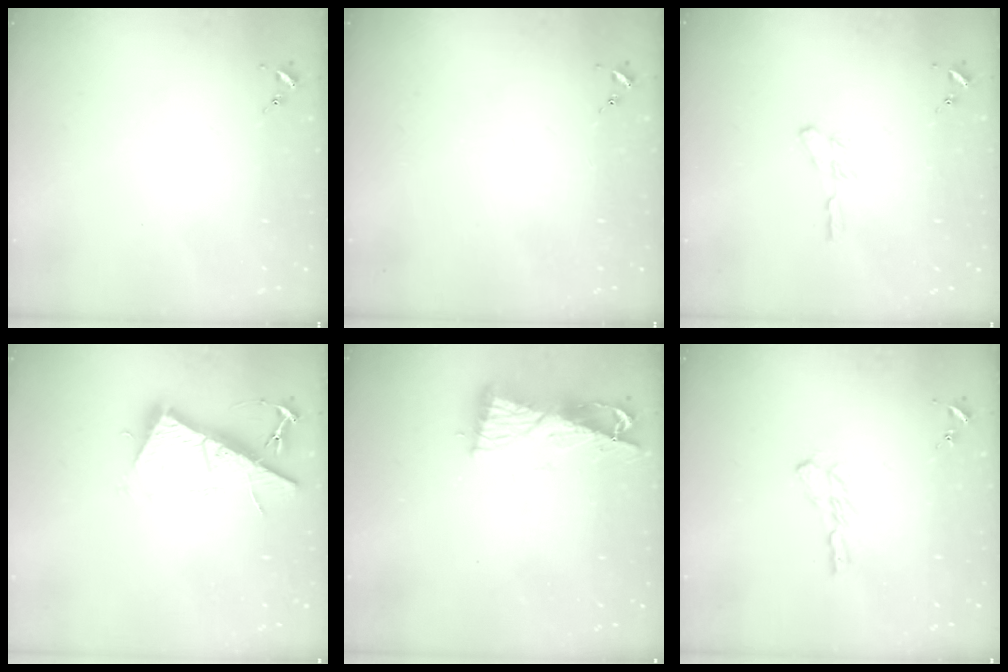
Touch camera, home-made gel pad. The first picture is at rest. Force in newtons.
{"total": 0.0}
{"total": 4.3, "press": 4.3, "slide": 0.5}
{"total": 14.3, "press": 14.3, "slide": 0.4}
{"total": 9.3, "press": 9.3, "slide": 1.0}
{"total": 5.7, "press": 5.7, "slide": 0.4}